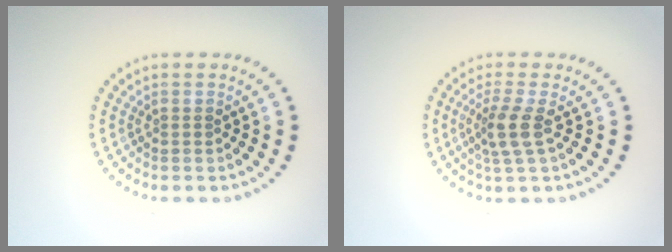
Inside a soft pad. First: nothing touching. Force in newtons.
{"total": 2.7, "press": 2.1, "slide": 1.8}